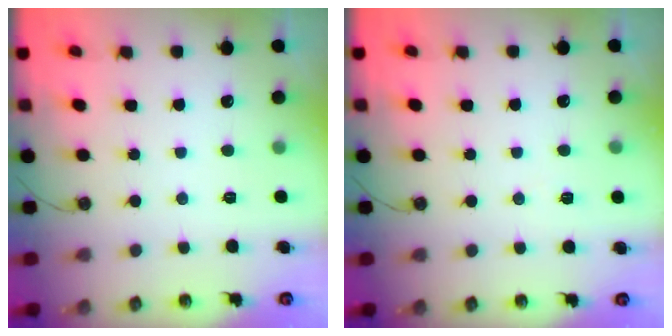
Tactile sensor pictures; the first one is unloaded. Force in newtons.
{"total": 5.5, "press": 3.3, "slide": 4.4}